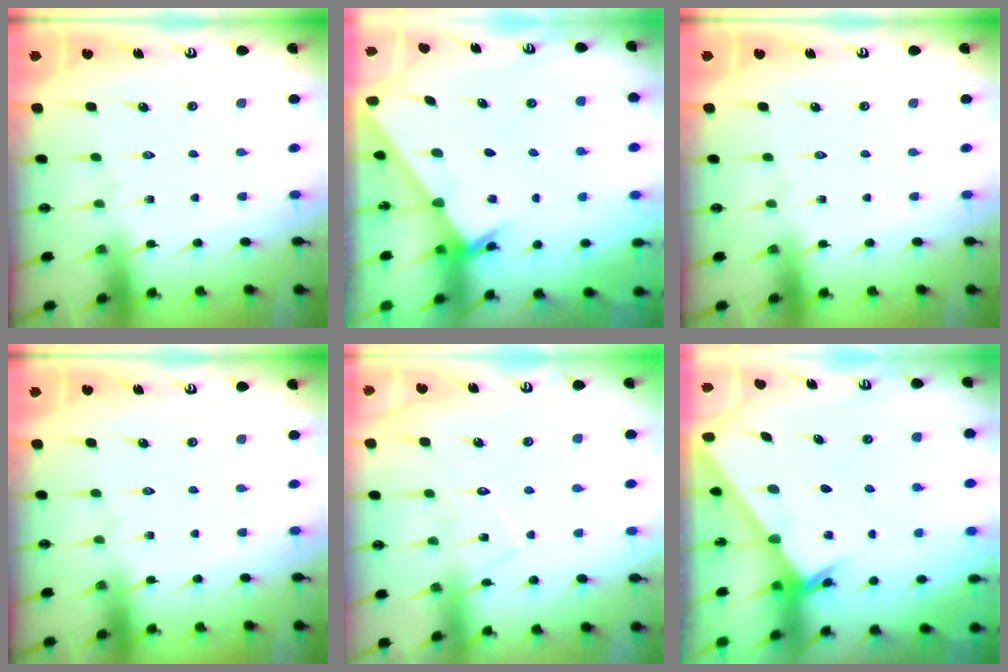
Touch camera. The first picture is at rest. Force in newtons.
{"total": 2.4, "press": 2.4, "slide": 0.2}
{"total": 0.0}
{"total": 0.0}
{"total": 8.1, "press": 8.1, "slide": 0.5}
{"total": 2.4, "press": 2.4, "slide": 0.2}